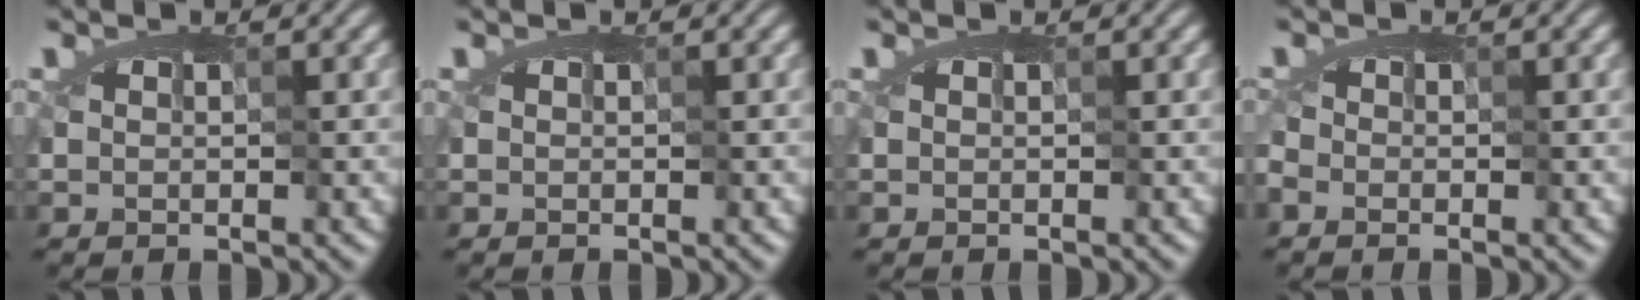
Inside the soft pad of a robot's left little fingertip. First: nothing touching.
{"total": 0.0}
{"total": 0.0}
{"total": 1.1, "force": [0.2, 0.9, 0.6], "torque": [-0.016, 0.001, 0.001]}